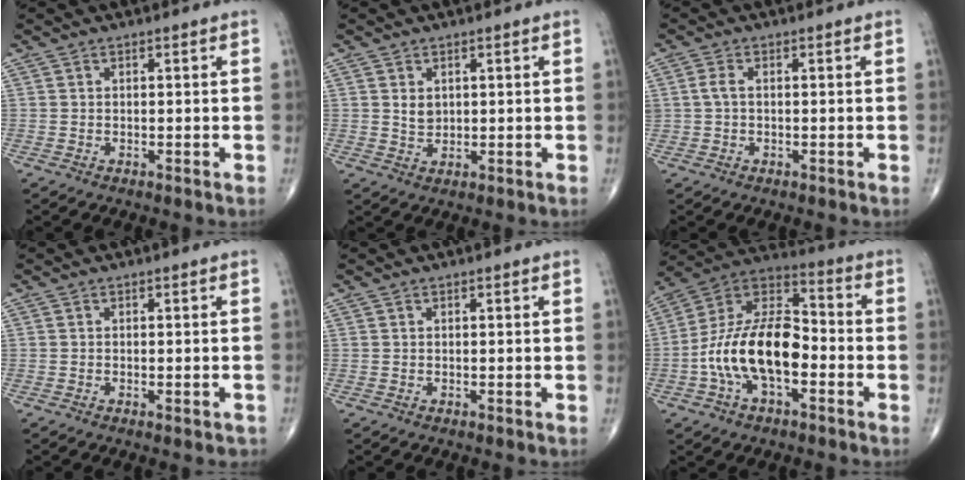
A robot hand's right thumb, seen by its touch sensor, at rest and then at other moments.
{"total": 2.3, "force": [0.7, 1.7, 1.4], "torque": [-0.017, -0.008, 0.018]}
{"total": 2.1, "force": [0.2, 1.3, 1.6], "torque": [-0.036, 0.004, 0.003]}
{"total": 1.2, "force": [-0.7, 0.4, 0.9], "torque": [-0.011, -0.003, -0.007]}
{"total": 0.0}
{"total": 17.7, "force": [-4.2, 9.2, 14.5], "torque": [-0.260, 0.045, -0.082]}